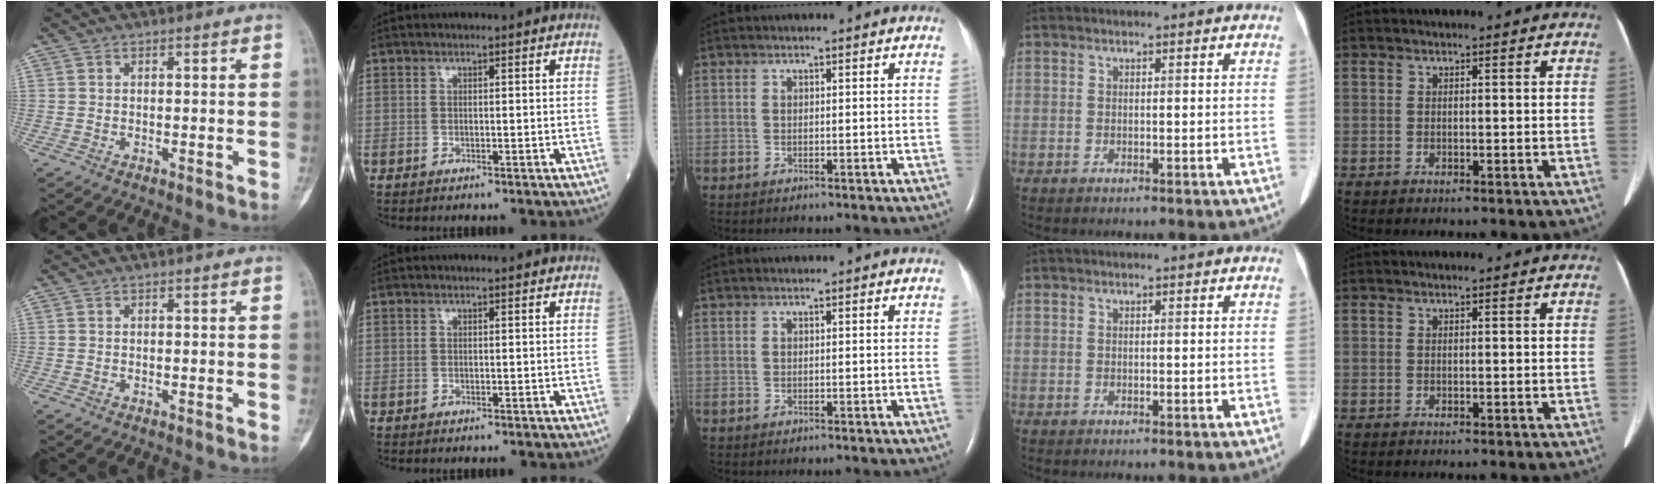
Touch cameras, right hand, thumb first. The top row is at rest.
{}